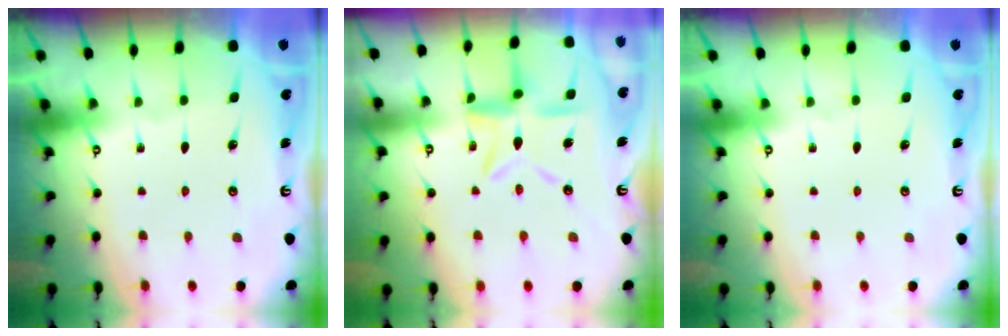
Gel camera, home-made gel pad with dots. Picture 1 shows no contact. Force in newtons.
{"total": 10.3, "press": 10.2, "slide": 1.0}
{"total": 0.0}